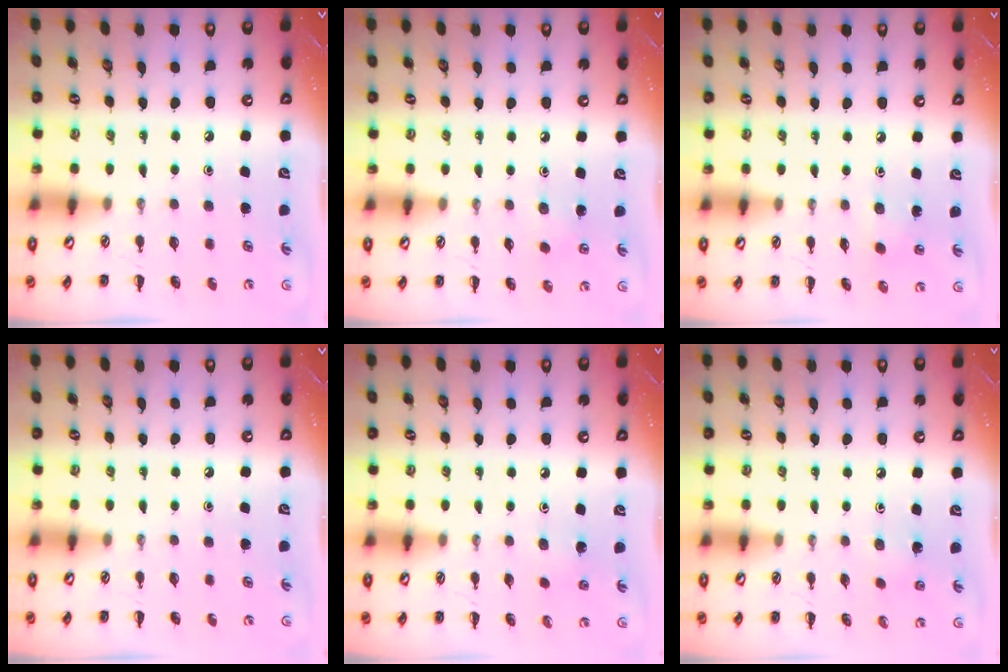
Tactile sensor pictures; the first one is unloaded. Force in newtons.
{"total": 4.0, "press": 3.8, "slide": 1.1}
{"total": 2.8, "press": 2.7, "slide": 0.9}
{"total": 0.0}
{"total": 1.5, "press": 1.4, "slide": 0.5}
{"total": 1.6, "press": 1.4, "slide": 0.6}